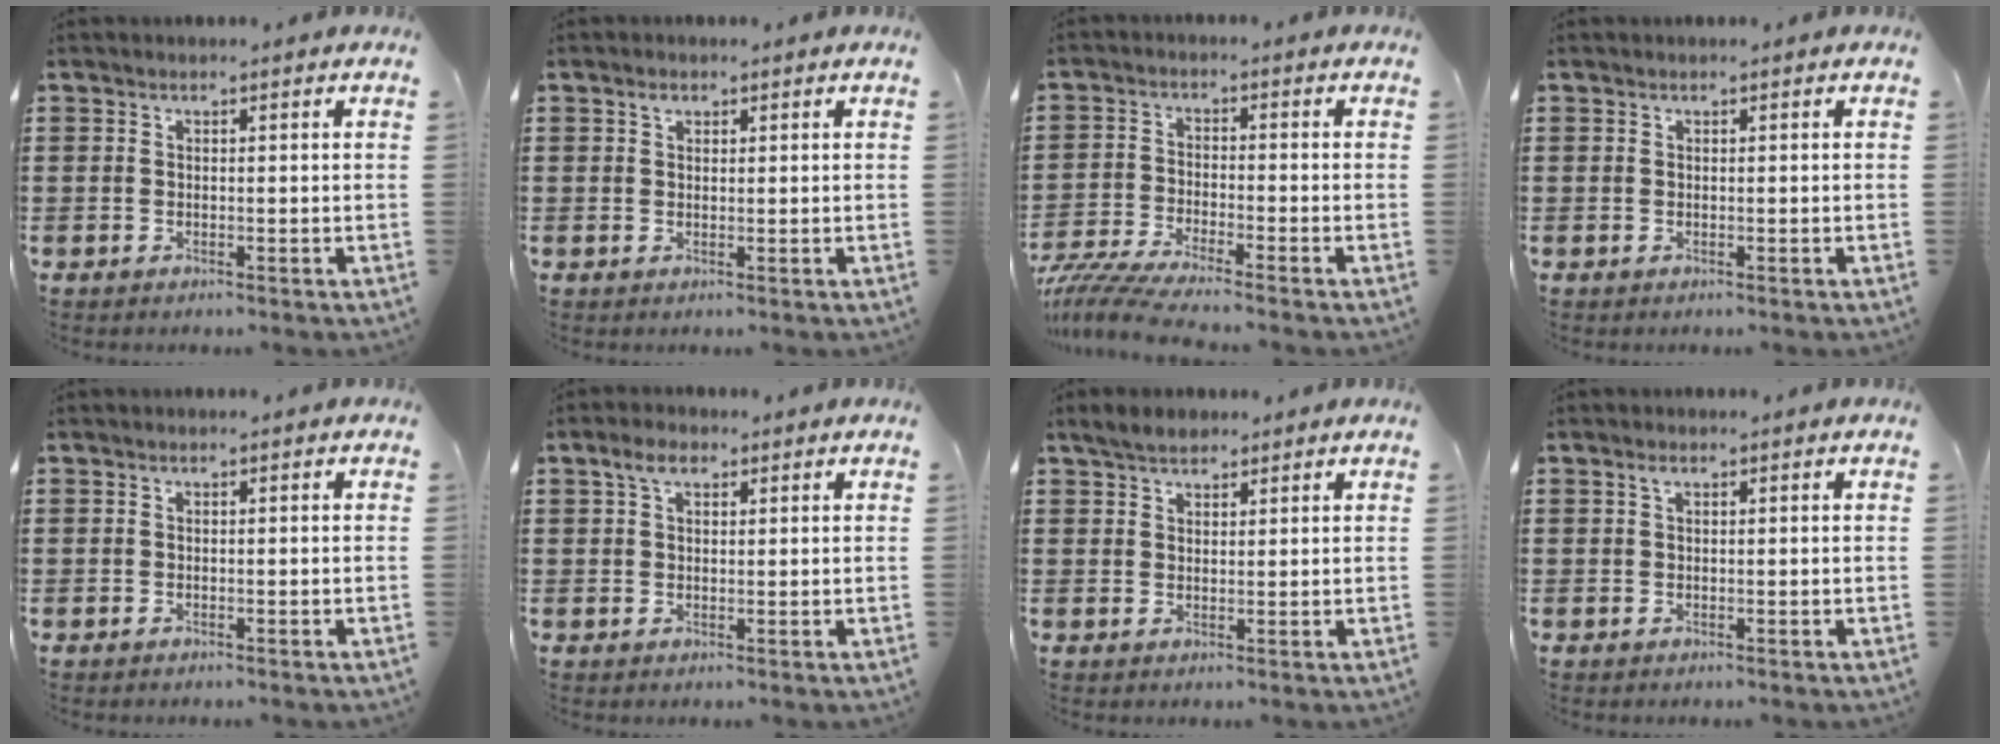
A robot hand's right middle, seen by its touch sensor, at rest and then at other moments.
{"total": 1.2, "force": [0.8, 0.7, 0.6], "torque": [-0.014, 0.003, 0.014]}
{"total": 5.2, "force": [-4.9, -0.3, 1.6], "torque": [-0.056, -0.025, -0.104]}
{"total": 0.0}
{"total": 0.0}
{"total": 3.4, "force": [2.0, 1.7, 2.2], "torque": [-0.048, 0.010, 0.034]}
{"total": 2.7, "force": [2.6, 0.7, 0.5], "torque": [-0.018, 0.004, 0.050]}
{"total": 1.1, "force": [0.6, 0.4, 0.9], "torque": [-0.018, 0.005, 0.010]}